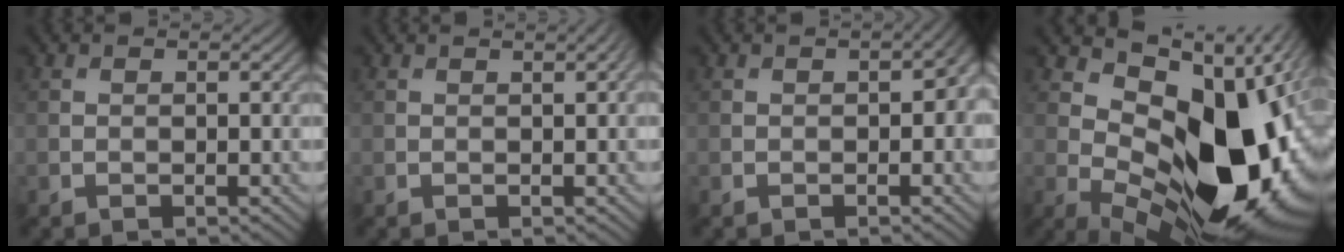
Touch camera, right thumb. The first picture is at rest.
{"total": 1.2, "force": [0.7, 0.1, 1.0], "torque": [-0.017, 0.002, 0.007]}
{"total": 2.8, "force": [-0.2, 1.6, 2.3], "torque": [-0.030, -0.004, -0.004]}
{"total": 18.8, "force": [1.4, 10.9, 15.3], "torque": [-0.213, -0.019, 0.038]}